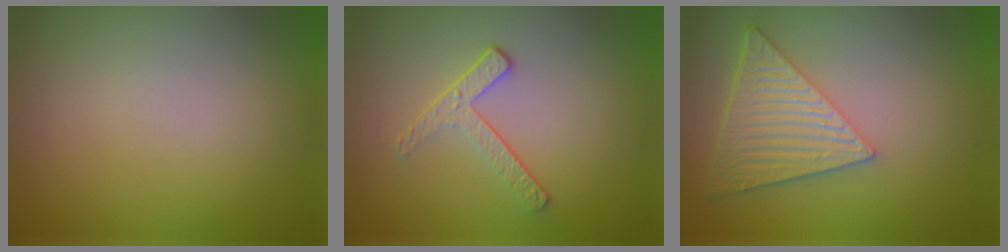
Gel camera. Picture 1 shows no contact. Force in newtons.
{"total": 2.0, "press": 1.4, "slide": 1.5}
{"total": 6.1, "press": 4.5, "slide": 4.0}